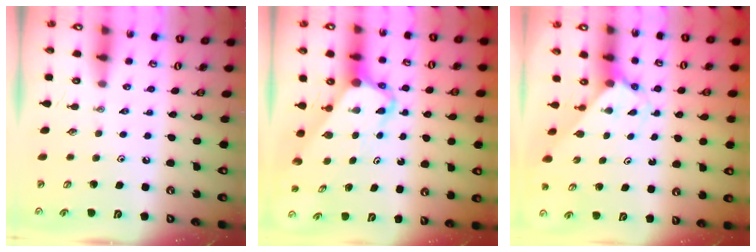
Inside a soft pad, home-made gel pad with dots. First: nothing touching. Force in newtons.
{"total": 5.6, "press": 5.6, "slide": 0.5}
{"total": 2.3, "press": 2.3, "slide": 0.2}